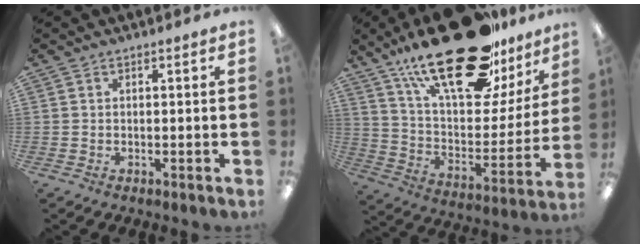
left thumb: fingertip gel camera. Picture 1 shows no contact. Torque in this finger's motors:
{"motor_torque": [1.18, 0.51, 2.17, -0.56, 0.47]}